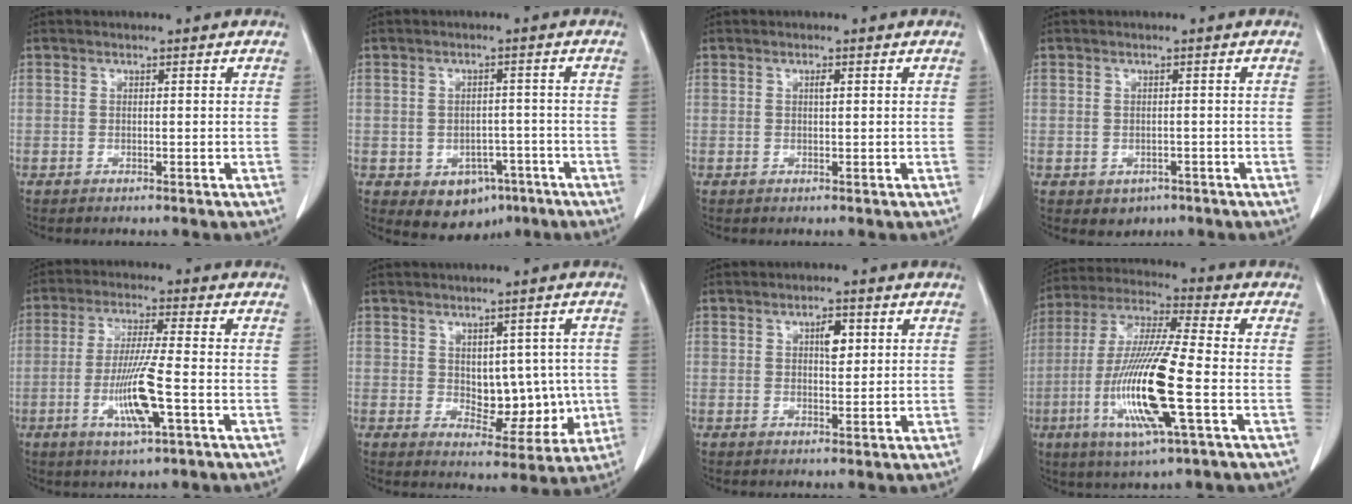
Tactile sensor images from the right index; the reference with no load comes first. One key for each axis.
{"total": 6.7, "fx": -3.3, "fy": 5.0, "fz": 3.0, "tx": -0.034, "ty": 0.007, "tz": -0.036}
{"total": 0.8, "fx": 0.2, "fy": 0.2, "fz": 0.7, "tx": -0.015, "ty": 0.001, "tz": 0.004}
{"total": 2.5, "fx": -1.1, "fy": 2.1, "fz": 0.8, "tx": -0.008, "ty": 0.003, "tz": -0.006}
{"total": 9.1, "fx": -2.7, "fy": 0.1, "fz": 8.7, "tx": -0.172, "ty": -0.012, "tz": -0.051}
{"total": 8.2, "fx": 0.2, "fy": 4.9, "fz": 6.5, "tx": -0.072, "ty": 0.006, "tz": 0.022}
{"total": 3.1, "fx": 1.0, "fy": 1.3, "fz": 2.6, "tx": -0.041, "ty": 0.001, "tz": 0.016}
{"total": 16.5, "fx": -4.2, "fy": 0.8, "fz": 15.9, "tx": -0.330, "ty": -0.017, "tz": -0.080}